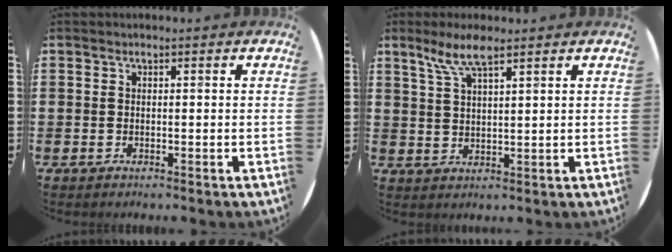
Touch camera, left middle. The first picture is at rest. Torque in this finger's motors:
{"motor_torque": [0.54, -0.40, 0.20, 0.11]}